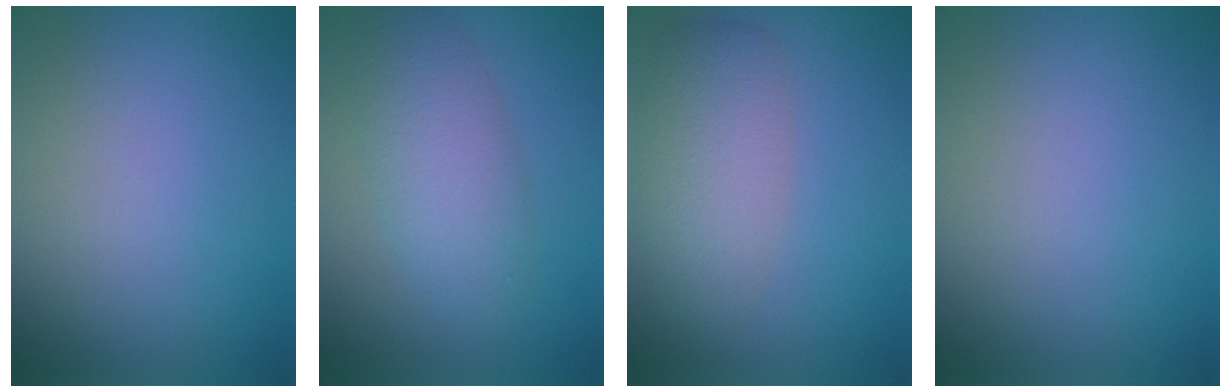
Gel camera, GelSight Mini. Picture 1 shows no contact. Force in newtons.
{"total": 4.4, "press": 4.4, "slide": 0.3}
{"total": 4.6, "press": 4.6, "slide": 0.1}
{"total": 0.0}